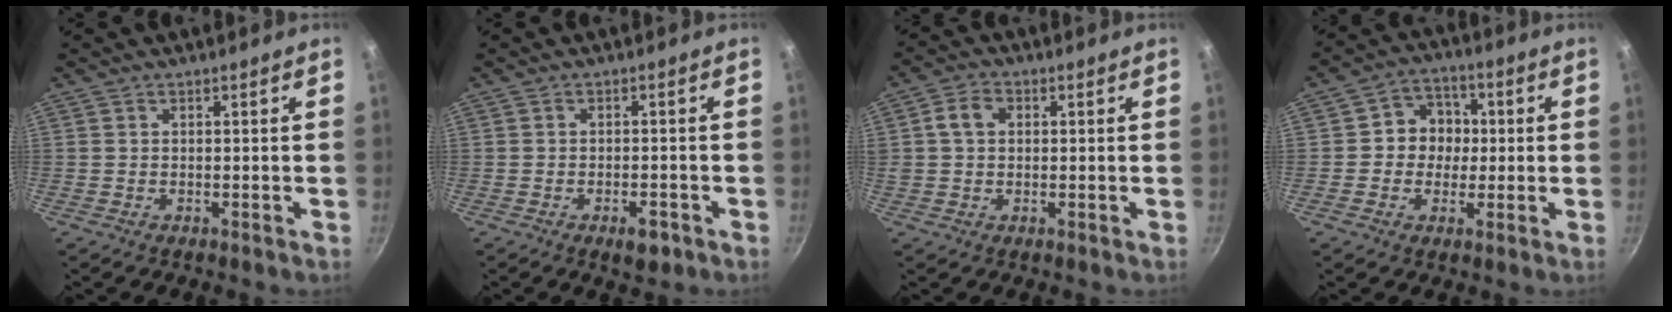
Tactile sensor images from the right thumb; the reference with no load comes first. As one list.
[{"total": 3.6, "force": [-1.8, 1.7, 2.5], "torque": [-0.033, 0.009, -0.022]}, {"total": 4.9, "force": [0.9, 3.8, 3.0], "torque": [-0.044, 0.010, 0.012]}, {"total": 8.0, "force": [0.2, 7.3, 3.2], "torque": [-0.002, 0.012, -0.010]}]